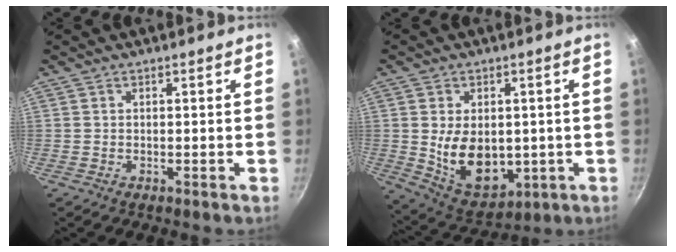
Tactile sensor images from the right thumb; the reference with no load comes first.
{"total": 13.0, "force": [-0.3, 8.9, 9.5], "torque": [-0.123, -0.019, 0.021]}